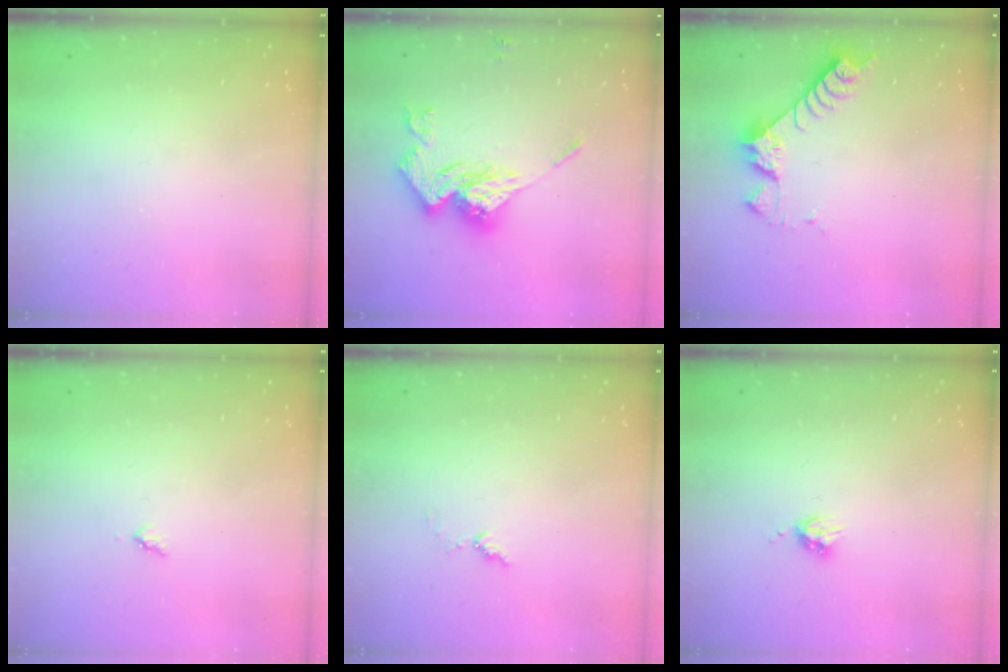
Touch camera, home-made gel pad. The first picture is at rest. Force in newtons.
{"total": 16.4, "press": 16.4, "slide": 1.7}
{"total": 7.0, "press": 7.0, "slide": 0.5}
{"total": 3.0, "press": 3.0, "slide": 0.3}
{"total": 4.9, "press": 4.9, "slide": 0.3}
{"total": 4.0, "press": 3.9, "slide": 0.6}